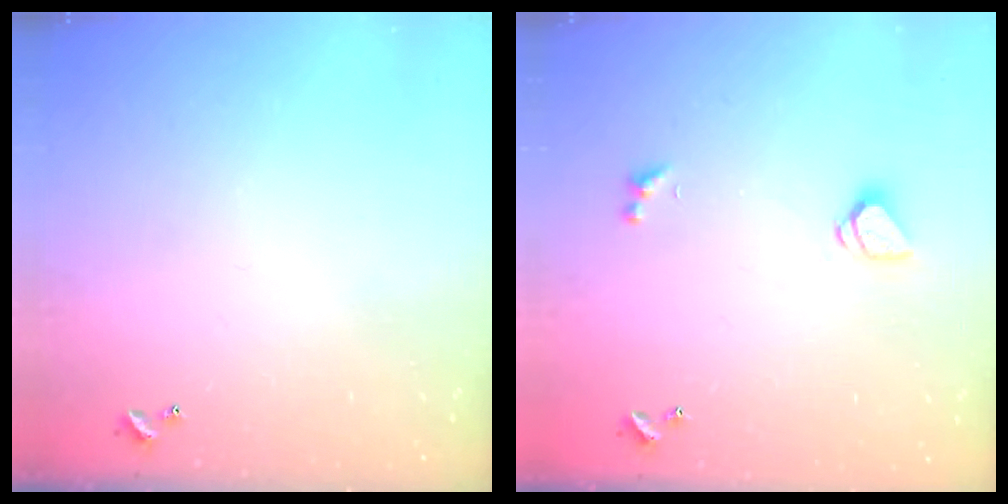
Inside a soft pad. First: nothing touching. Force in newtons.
{"total": 1.5, "press": 1.4, "slide": 0.5}